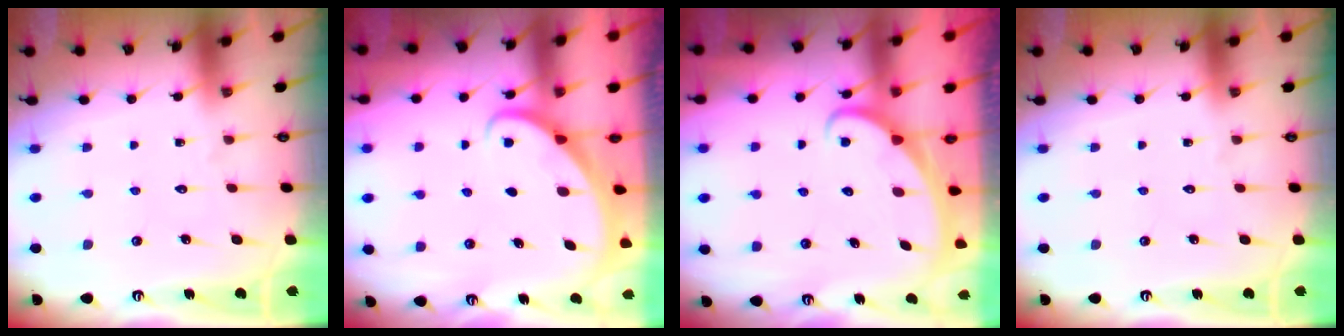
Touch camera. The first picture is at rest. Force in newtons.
{"total": 2.3, "press": 2.3, "slide": 0.1}
{"total": 2.4, "press": 2.4, "slide": 0.3}
{"total": 0.0}